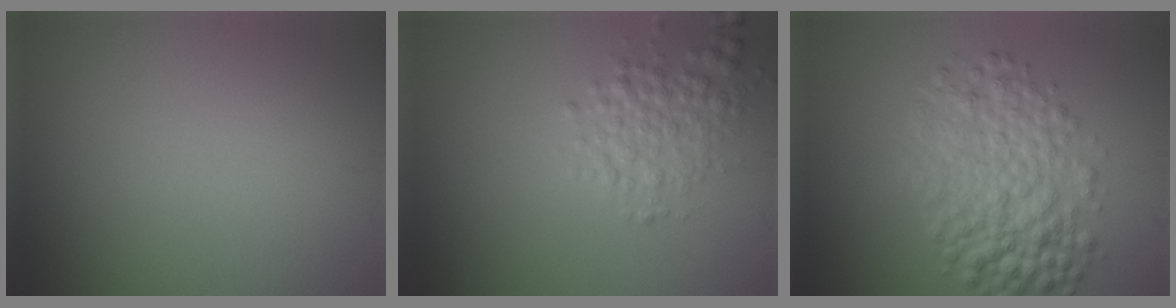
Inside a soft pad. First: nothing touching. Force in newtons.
{"total": 3.0, "press": 3.0, "slide": 0.1}
{"total": 6.7, "press": 6.7, "slide": 0.1}